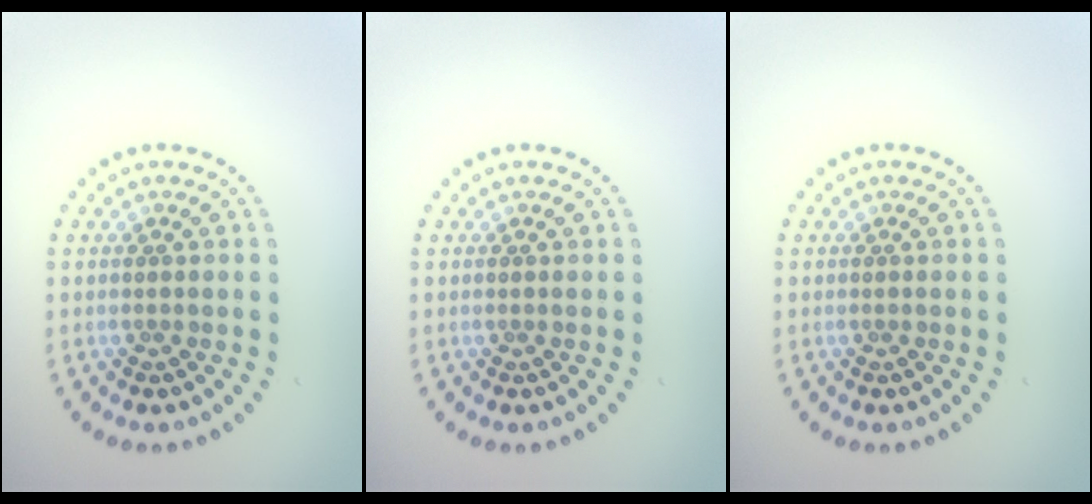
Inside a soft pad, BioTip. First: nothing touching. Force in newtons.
{"total": 0.0}
{"total": 0.0}